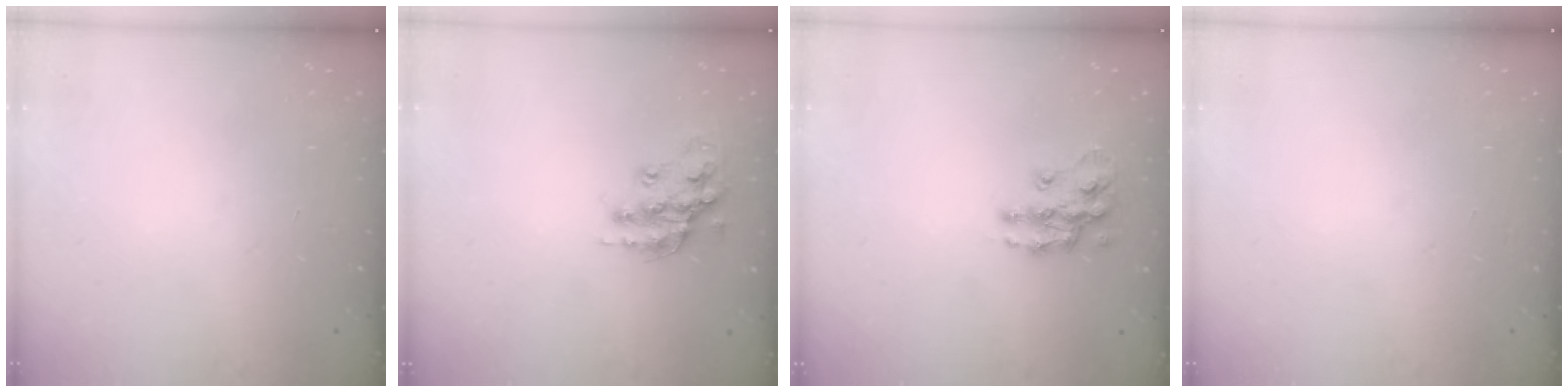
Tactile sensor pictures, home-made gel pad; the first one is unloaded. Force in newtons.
{"total": 15.0, "press": 15.0, "slide": 1.2}
{"total": 11.8, "press": 11.7, "slide": 0.6}
{"total": 0.0}